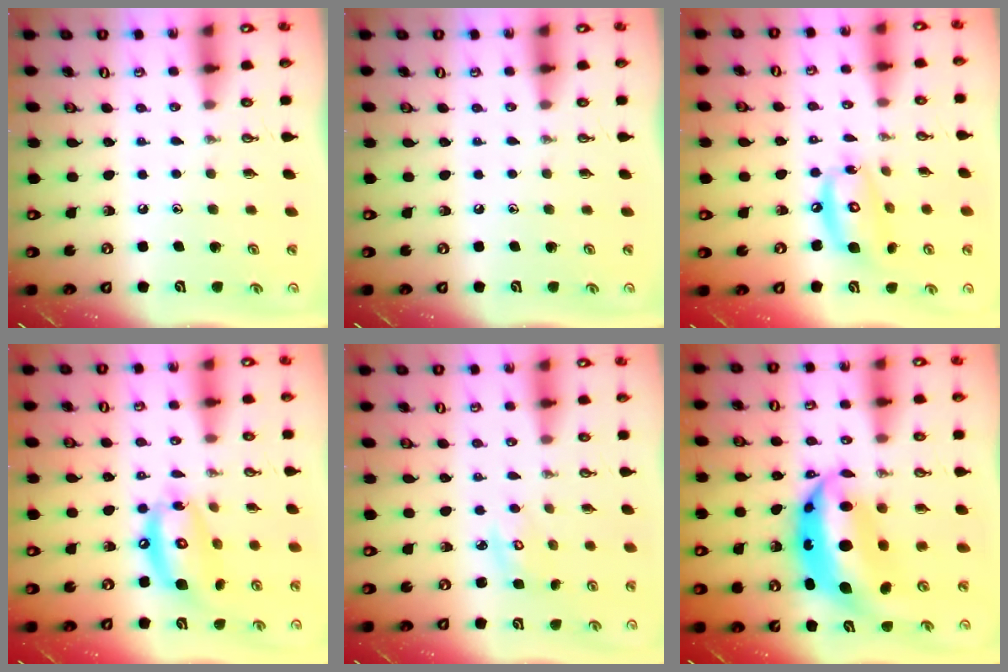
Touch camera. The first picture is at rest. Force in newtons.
{"total": 0.0}
{"total": 12.9, "press": 12.8, "slide": 1.5}
{"total": 13.5, "press": 13.4, "slide": 1.6}
{"total": 3.0, "press": 3.0, "slide": 0.1}
{"total": 13.1, "press": 13.0, "slide": 1.3}